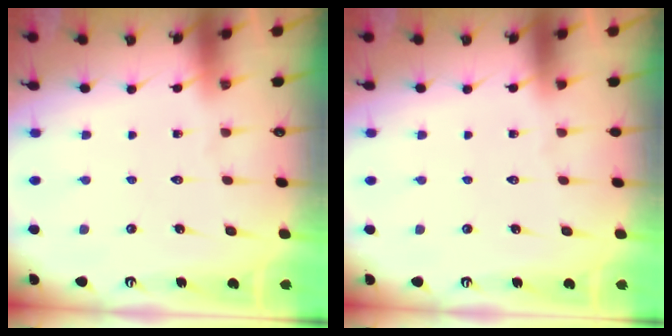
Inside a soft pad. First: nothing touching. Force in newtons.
{"total": 0.0}